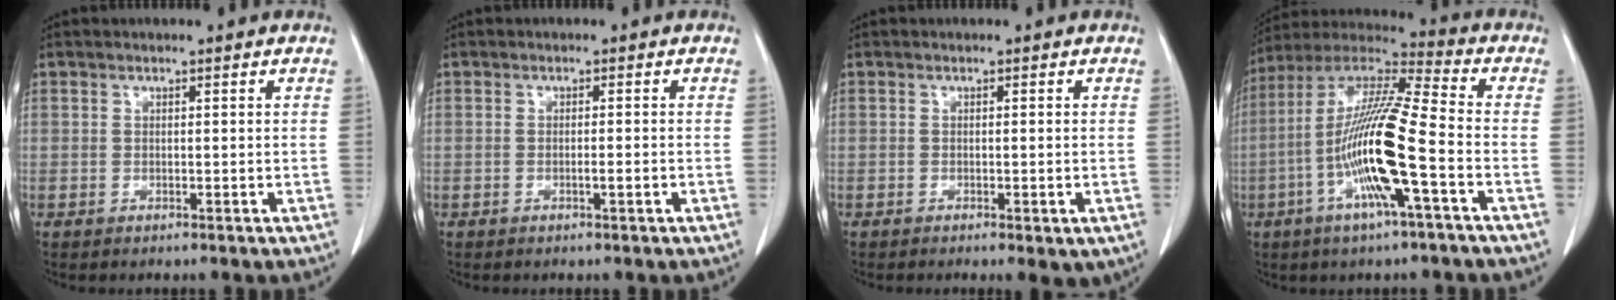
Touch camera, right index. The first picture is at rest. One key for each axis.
{"total": 1.2, "fx": -0.5, "fy": 0.0, "fz": 1.1, "tx": -0.021, "ty": 0.000, "tz": -0.006}
{"total": 3.3, "fx": -1.4, "fy": 0.8, "fz": 2.8, "tx": -0.035, "ty": -0.008, "tz": -0.015}
{"total": 16.5, "fx": -4.6, "fy": 0.6, "fz": 15.9, "tx": -0.317, "ty": -0.001, "tz": -0.093}